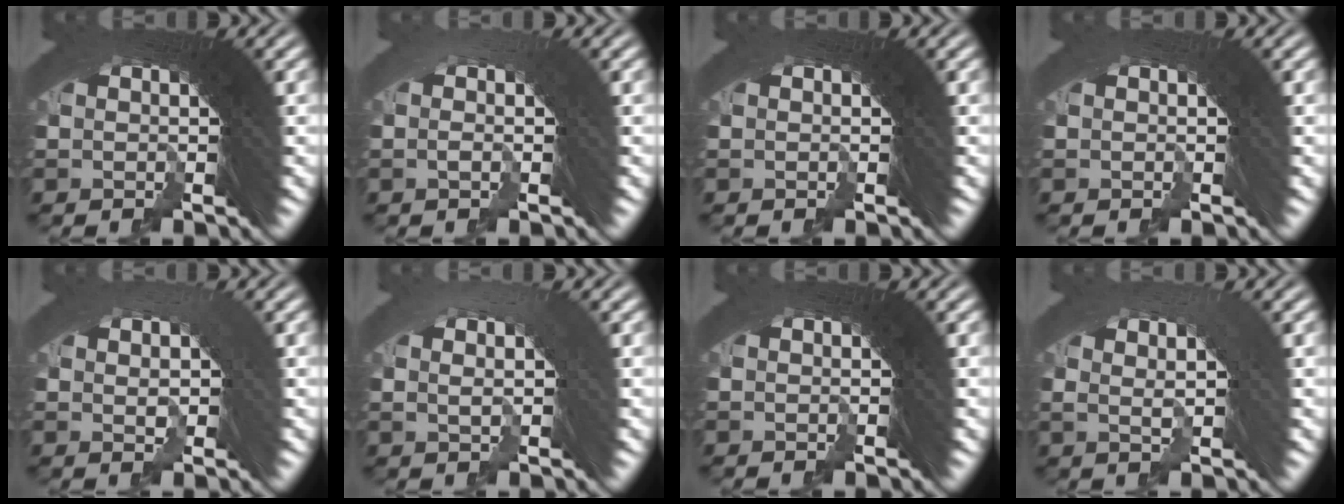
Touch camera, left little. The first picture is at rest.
{"total": 1.5, "force": [-1.3, -0.6, -0.1], "torque": [0.009, 0.007, -0.026]}
{"total": 0.0}
{"total": 0.6, "force": [-0.5, 0.0, -0.3], "torque": [0.008, 0.005, -0.011]}
{"total": 1.3, "force": [0.5, 0.6, 1.1], "torque": [0.000, 0.012, 0.006]}
{"total": 0.9, "force": [0.2, -0.4, 0.8], "torque": [0.012, 0.016, 0.003]}
{"total": 0.0}
{"total": 1.7, "force": [0.7, -0.1, 1.5], "torque": [-0.005, 0.015, 0.013]}